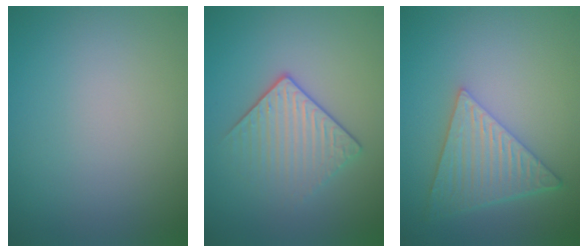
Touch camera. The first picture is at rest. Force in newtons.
{"total": 3.4, "press": 2.9, "slide": 1.9}
{"total": 5.9, "press": 4.4, "slide": 3.9}